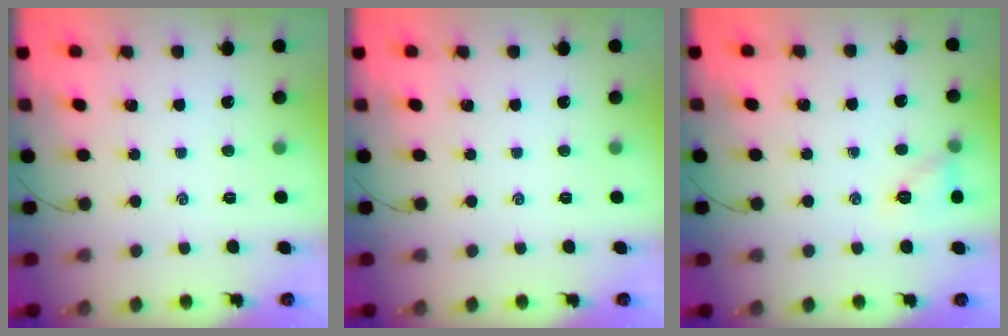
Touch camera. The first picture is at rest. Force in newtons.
{"total": 0.0}
{"total": 7.3, "press": 7.2, "slide": 1.2}